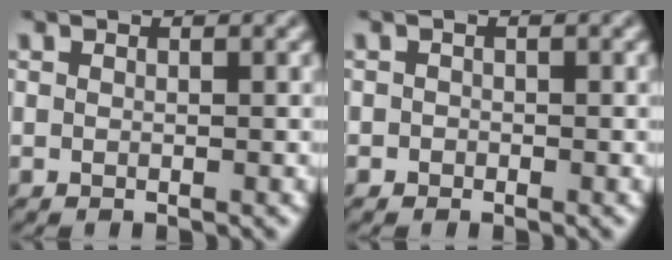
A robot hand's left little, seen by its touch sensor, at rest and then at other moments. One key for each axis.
{"total": 0.7, "fx": -0.4, "fy": 0.6, "fz": 0.0, "tx": 0.009, "ty": -0.003, "tz": -0.010}